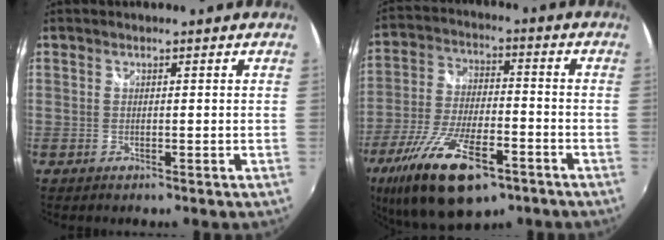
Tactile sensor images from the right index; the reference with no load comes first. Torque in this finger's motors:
{"motor_torque": [1.76, -0.38, 0.90, 0.11]}